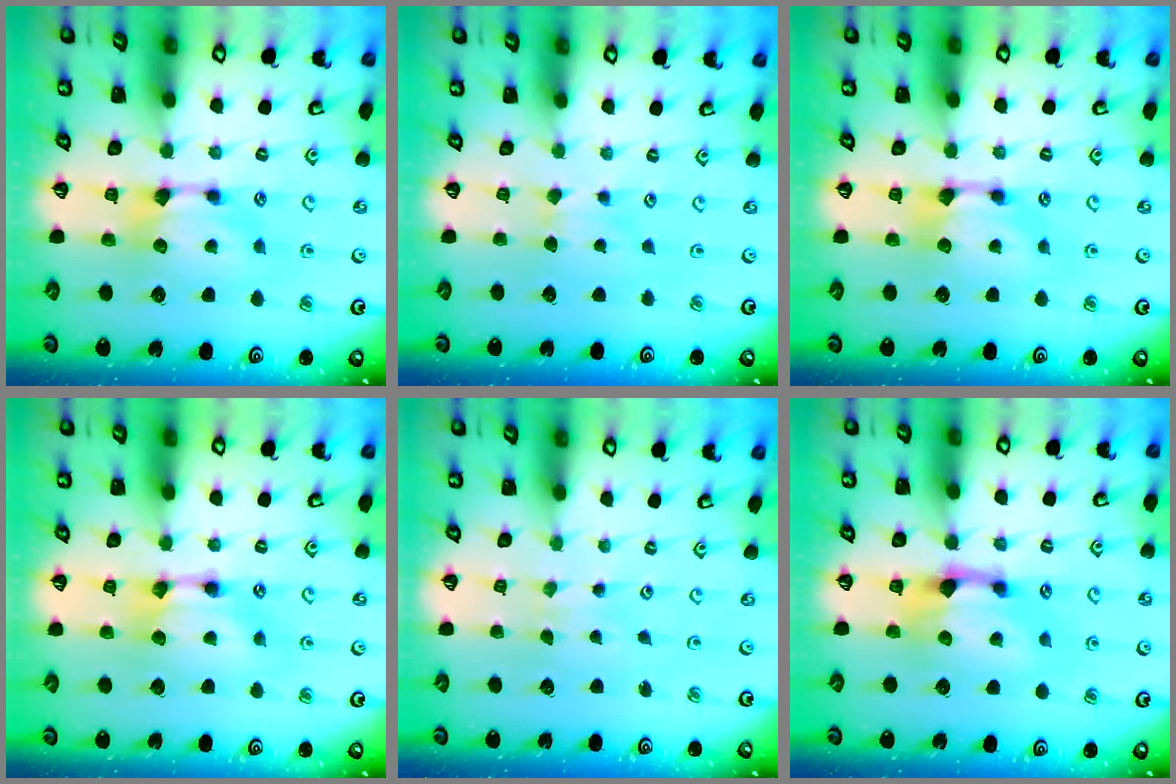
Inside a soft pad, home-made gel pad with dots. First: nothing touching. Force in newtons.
{"total": 3.0, "press": 3.0, "slide": 0.5}
{"total": 0.6, "press": 0.0, "slide": 0.6}
{"total": 1.8, "press": 1.8, "slide": 0.2}
{"total": 4.2, "press": 4.2, "slide": 0.1}
{"total": 1.7, "press": 1.1, "slide": 1.3}